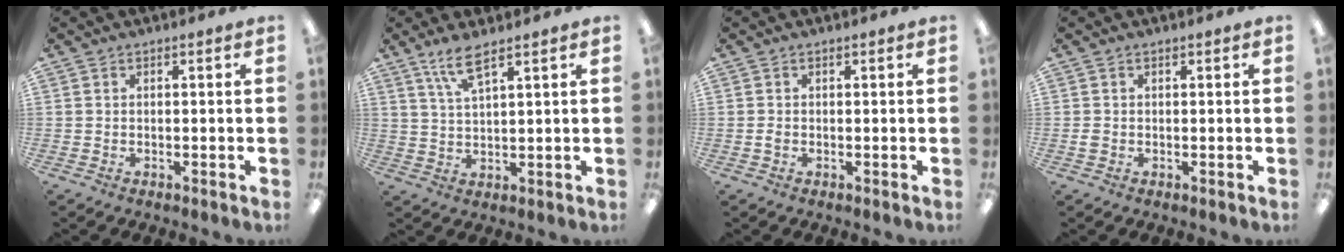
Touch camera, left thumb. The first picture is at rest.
{"total": 6.4, "force": [4.6, 1.2, 4.2], "torque": [-0.096, -0.009, 0.081]}
{"total": 0.9, "force": [-0.2, 0.7, 0.6], "torque": [-0.011, 0.003, -0.005]}
{"total": 1.2, "force": [0.0, 1.0, 0.7], "torque": [-0.014, 0.004, -0.001]}